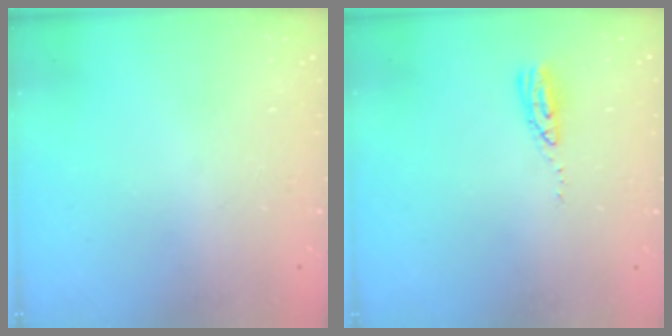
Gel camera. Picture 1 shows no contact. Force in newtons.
{"total": 6.5, "press": 6.5, "slide": 0.5}